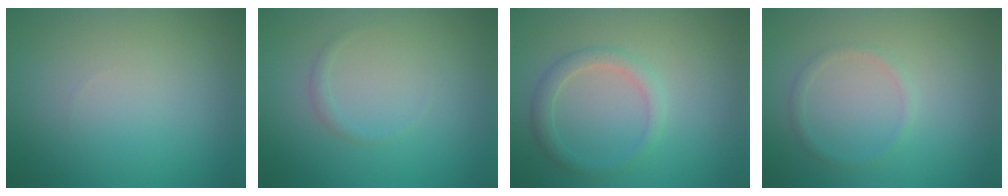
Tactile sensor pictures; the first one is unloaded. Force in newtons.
{"total": 0.7, "press": 0.7, "slide": 0.0}
{"total": 2.0, "press": 2.0, "slide": 0.0}
{"total": 1.0, "press": 1.0, "slide": 0.0}